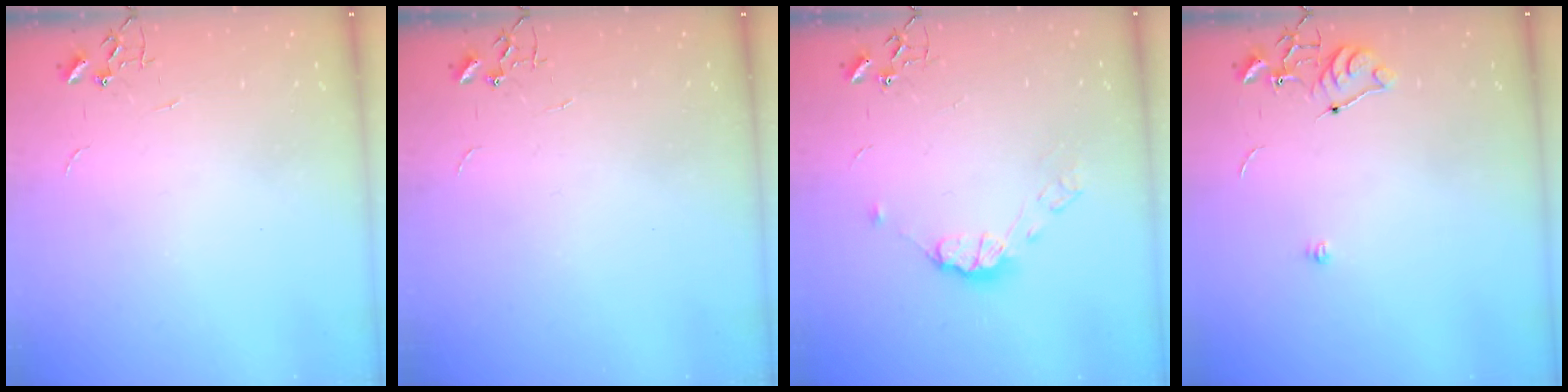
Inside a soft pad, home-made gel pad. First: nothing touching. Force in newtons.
{"total": 0.0}
{"total": 8.6, "press": 8.6, "slide": 0.5}
{"total": 7.1, "press": 7.1, "slide": 0.8}